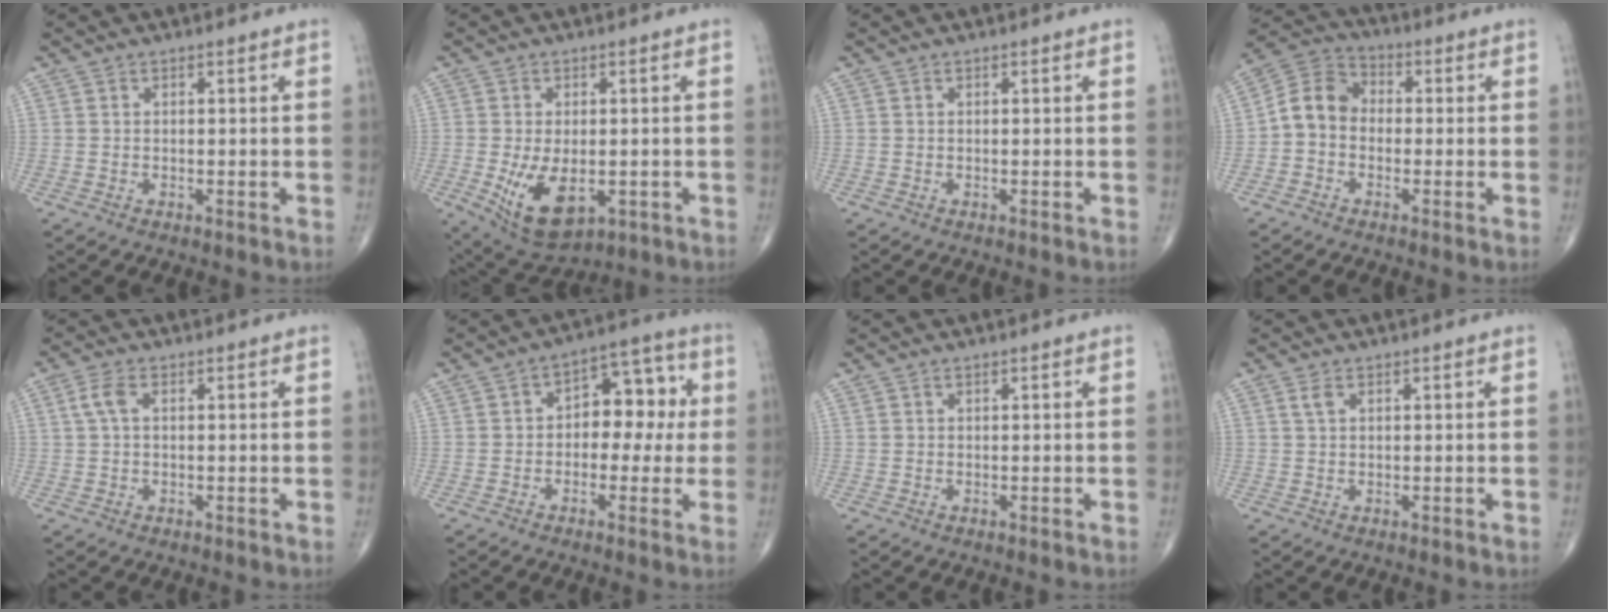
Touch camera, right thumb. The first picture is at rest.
{"total": 10.4, "force": [-2.3, 5.8, 8.3], "torque": [-0.137, -0.014, -0.021]}
{"total": 0.0}
{"total": 8.1, "force": [-1.0, 6.9, 4.2], "torque": [-0.058, 0.034, -0.036]}
{"total": 3.0, "force": [0.7, 1.5, 2.5], "torque": [-0.065, 0.013, 0.015]}
{"total": 10.1, "force": [0.4, 6.5, 7.7], "torque": [-0.061, 0.034, -0.005]}
{"total": 0.0}
{"total": 1.5, "force": [0.8, 0.7, 1.1], "torque": [-0.026, 0.007, 0.018]}